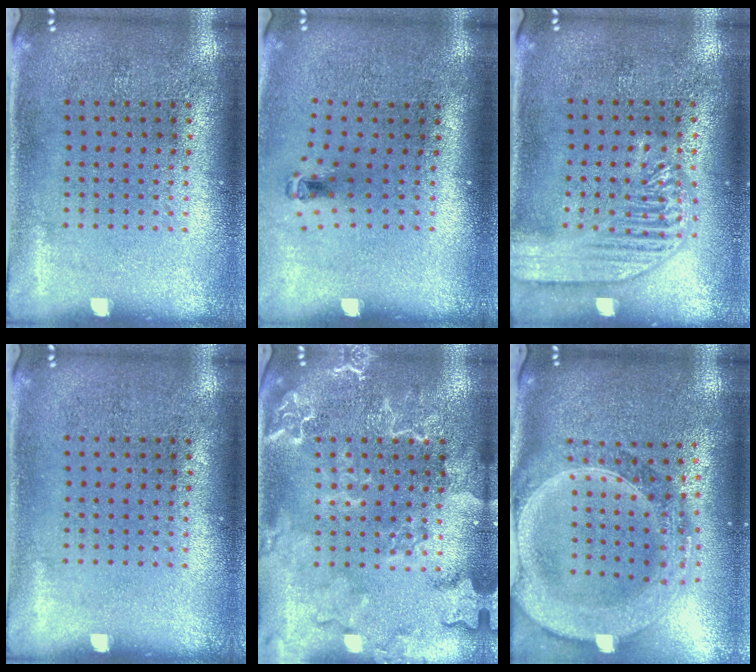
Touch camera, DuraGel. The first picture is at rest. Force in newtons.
{"total": 0.7, "press": 0.4, "slide": 0.6}
{"total": 2.0, "press": 2.0, "slide": 0.2}
{"total": 0.0}
{"total": 2.5, "press": 2.4, "slide": 0.4}
{"total": 3.1, "press": 2.6, "slide": 1.7}